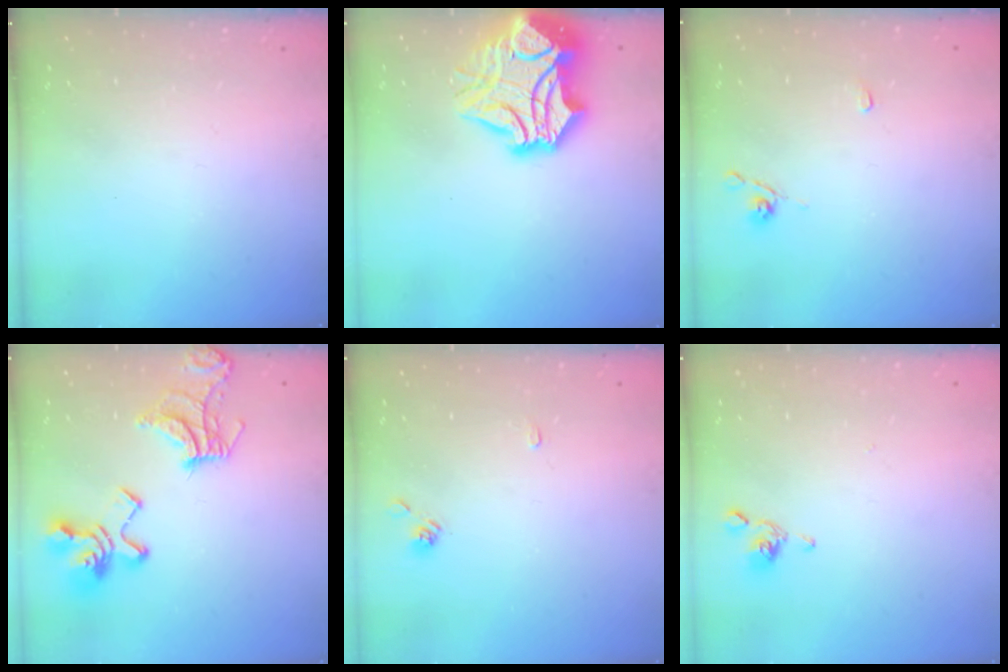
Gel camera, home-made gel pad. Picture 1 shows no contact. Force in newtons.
{"total": 15.0, "press": 14.8, "slide": 2.2}
{"total": 2.6, "press": 2.6, "slide": 0.3}
{"total": 13.8, "press": 13.6, "slide": 2.0}
{"total": 2.8, "press": 2.8, "slide": 0.3}
{"total": 2.0, "press": 2.0, "slide": 0.1}